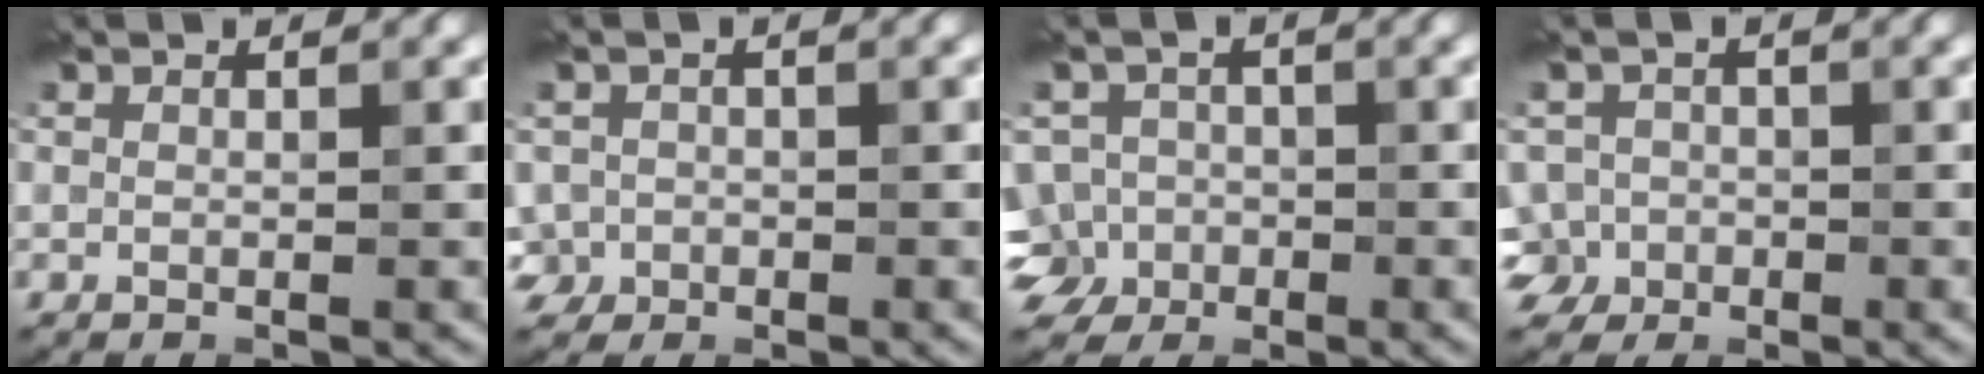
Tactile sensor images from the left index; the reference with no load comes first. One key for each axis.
{"total": 2.3, "fx": -0.7, "fy": 2.1, "fz": 0.7, "tx": -0.005, "ty": -0.003, "tz": -0.014}
{"total": 6.1, "fx": -2.8, "fy": 5.1, "fz": 1.7, "tx": -0.017, "ty": 0.001, "tz": -0.063}
{"total": 4.3, "fx": -2.1, "fy": 3.5, "fz": 1.0, "tx": -0.004, "ty": 0.000, "tz": -0.042}